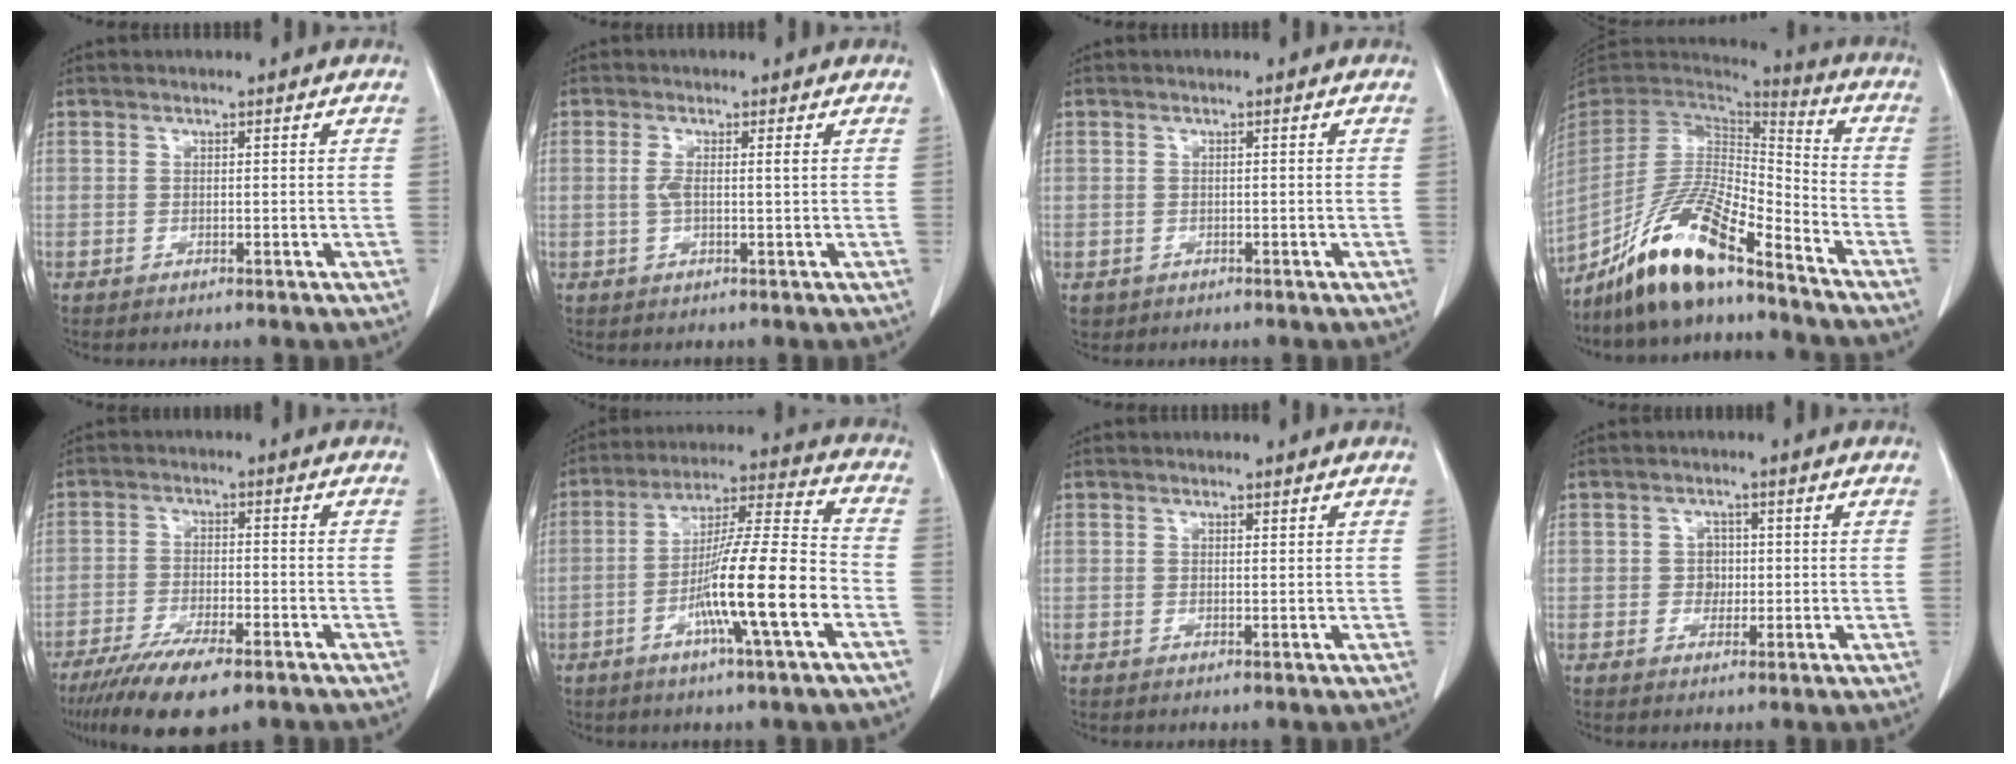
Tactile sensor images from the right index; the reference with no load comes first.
{"total": 2.2, "force": [0.2, 0.1, 2.2], "torque": [-0.050, 0.005, 0.005]}
{"total": 1.5, "force": [-0.5, 1.4, 0.1], "torque": [-0.007, 0.004, -0.001]}
{"total": 15.8, "force": [-11.4, 2.6, 10.6], "torque": [-0.199, -0.003, -0.210]}
{"total": 11.1, "force": [-7.9, 2.3, 7.5], "torque": [-0.124, -0.022, -0.126]}
{"total": 15.1, "force": [-5.2, -0.3, 14.1], "torque": [-0.249, -0.001, -0.094]}
{"total": 0.0}
{"total": 2.2, "force": [-0.1, 2.0, 1.0], "torque": [-0.011, 0.005, -0.001]}